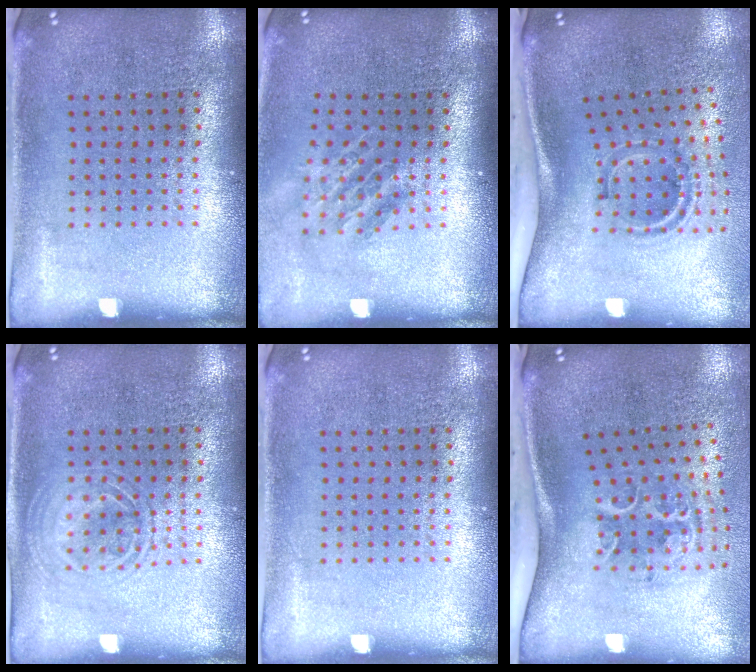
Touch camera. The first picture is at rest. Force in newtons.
{"total": 1.5, "press": 1.1, "slide": 1.0}
{"total": 2.0, "press": 1.2, "slide": 1.7}
{"total": 1.3, "press": 1.2, "slide": 0.2}
{"total": 0.0}
{"total": 2.3, "press": 1.3, "slide": 1.9}